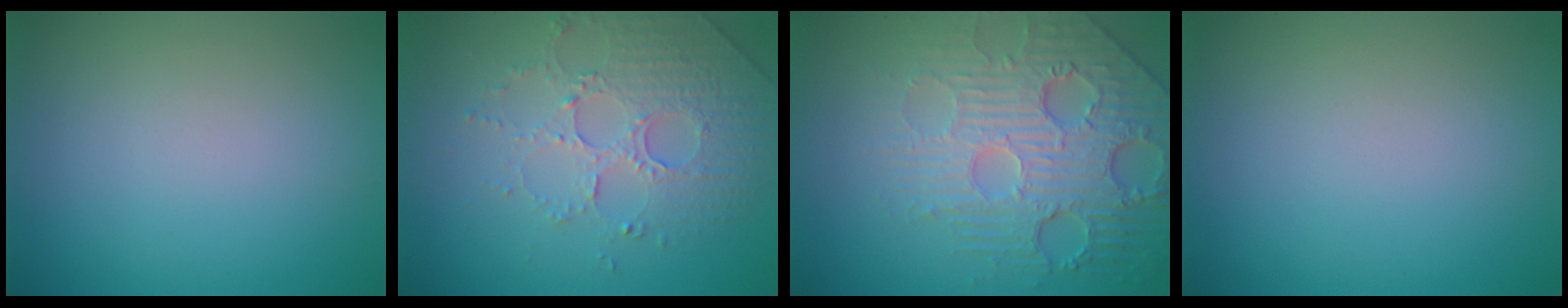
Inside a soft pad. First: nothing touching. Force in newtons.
{"total": 5.0, "press": 3.4, "slide": 3.6}
{"total": 6.9, "press": 5.3, "slide": 4.4}
{"total": 0.0}